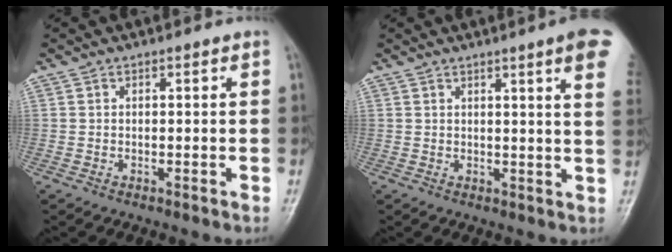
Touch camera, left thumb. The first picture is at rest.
{"total": 8.8, "force": [4.8, 0.3, 7.4], "torque": [-0.082, -0.013, 0.047]}